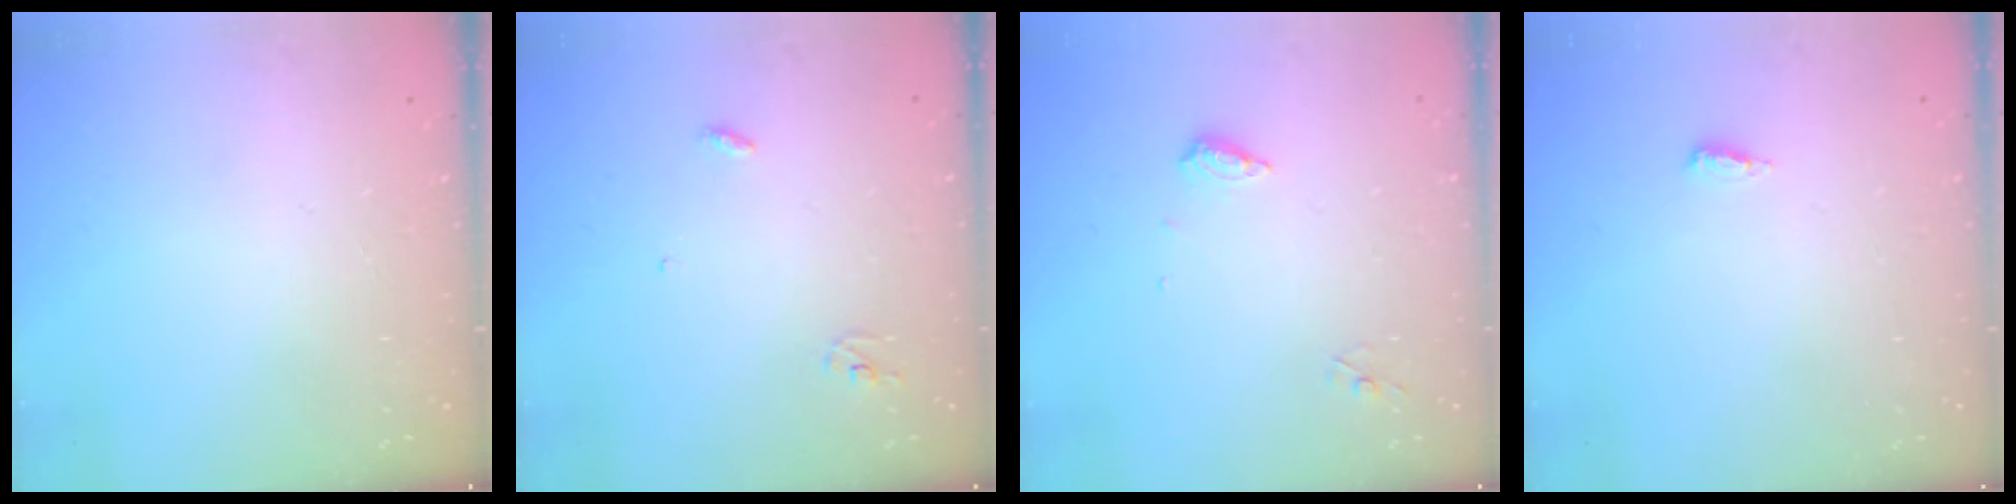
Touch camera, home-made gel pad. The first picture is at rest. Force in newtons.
{"total": 2.9, "press": 2.9, "slide": 0.2}
{"total": 6.3, "press": 6.2, "slide": 0.6}
{"total": 2.7, "press": 2.5, "slide": 1.0}